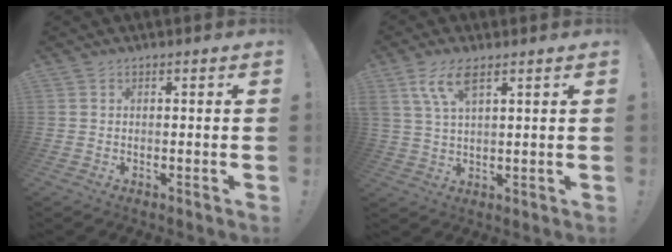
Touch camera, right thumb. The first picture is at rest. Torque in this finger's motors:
{"motor_torque": [2.45, 2.55, 0.32, 0.21, 0.70]}